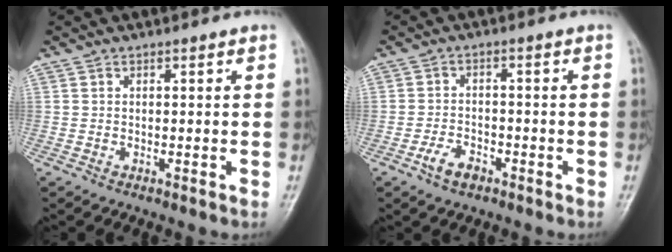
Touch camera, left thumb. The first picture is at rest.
{"total": 4.1, "force": [-2.5, 2.3, 2.3], "torque": [-0.041, 0.017, -0.045]}